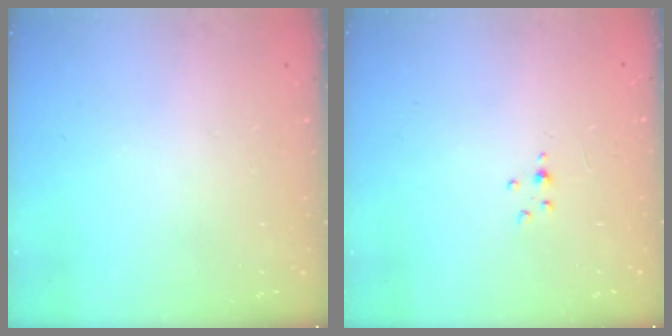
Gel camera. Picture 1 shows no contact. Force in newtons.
{"total": 1.5, "press": 1.5, "slide": 0.2}